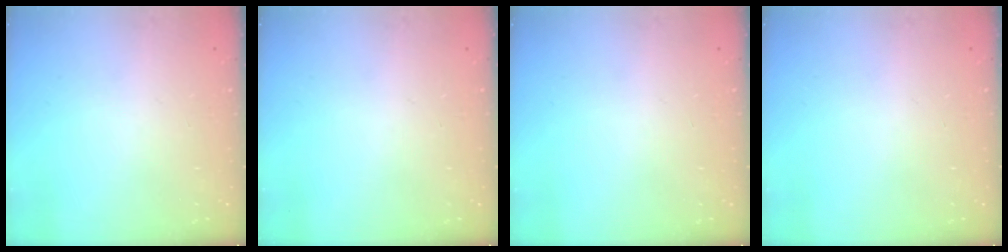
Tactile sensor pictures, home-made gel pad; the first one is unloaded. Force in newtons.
{"total": 0.0}
{"total": 0.0}
{"total": 0.0}